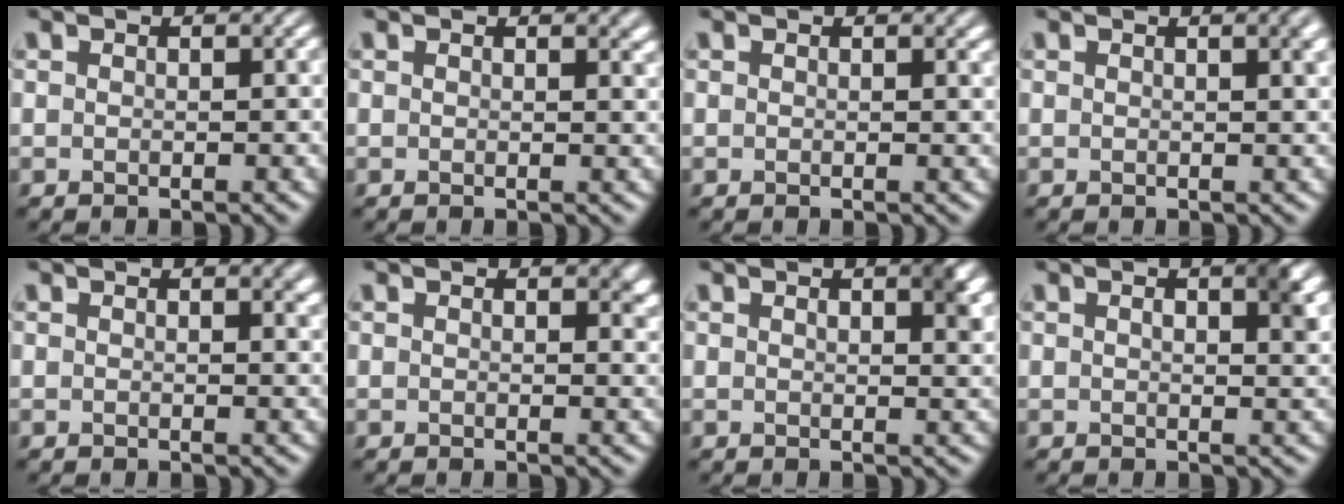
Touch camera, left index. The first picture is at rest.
{"total": 1.2, "force": [0.8, 0.4, 0.7], "torque": [-0.004, 0.002, 0.012]}
{"total": 0.6, "force": [0.5, 0.1, 0.3], "torque": [-0.002, 0.001, 0.007]}
{"total": 2.2, "force": [1.0, 0.8, 1.9], "torque": [-0.011, 0.009, 0.010]}
{"total": 1.2, "force": [0.8, 0.4, 0.8], "torque": [-0.005, 0.002, 0.012]}
{"total": 1.2, "force": [0.7, 0.5, 0.9], "torque": [-0.005, -0.003, 0.012]}
{"total": 2.7, "force": [1.3, 0.9, 2.3], "torque": [-0.024, 0.002, 0.019]}
{"total": 2.9, "force": [1.0, 0.9, 2.5], "torque": [-0.031, 0.004, 0.013]}